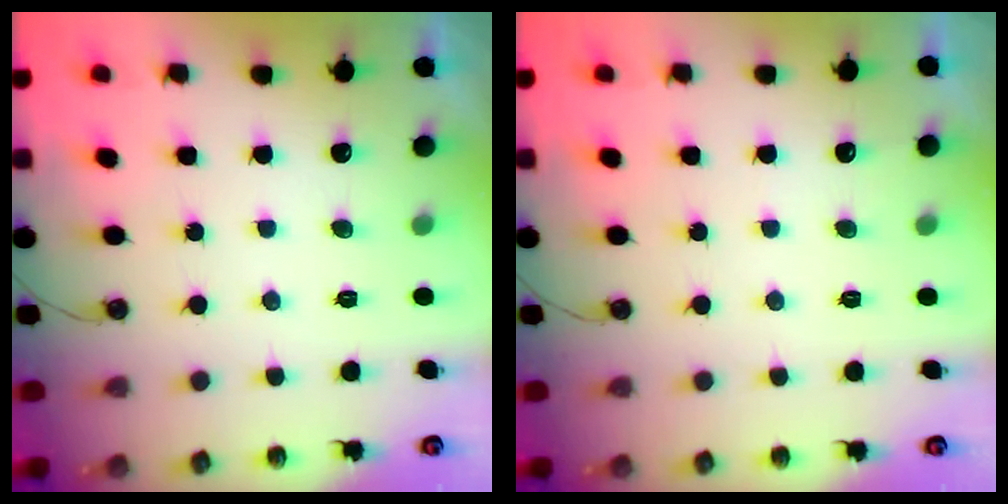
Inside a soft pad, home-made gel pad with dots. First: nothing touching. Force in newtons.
{"total": 2.9, "press": 2.9, "slide": 0.4}